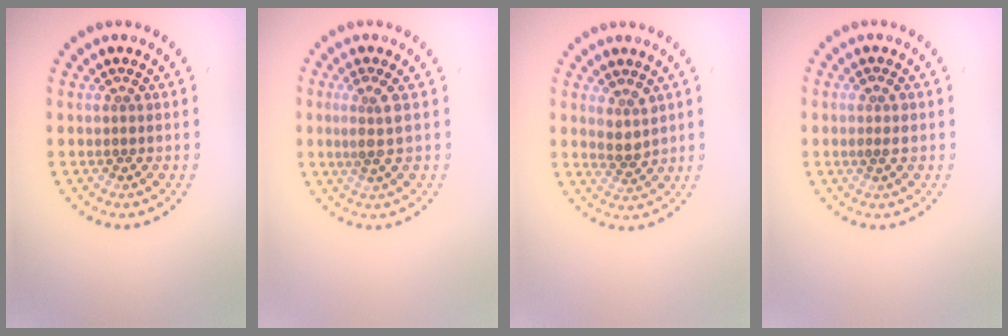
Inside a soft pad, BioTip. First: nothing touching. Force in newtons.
{"total": 2.2, "press": 1.6, "slide": 1.5}
{"total": 2.1, "press": 1.7, "slide": 1.2}
{"total": 1.1, "press": 1.0, "slide": 0.4}